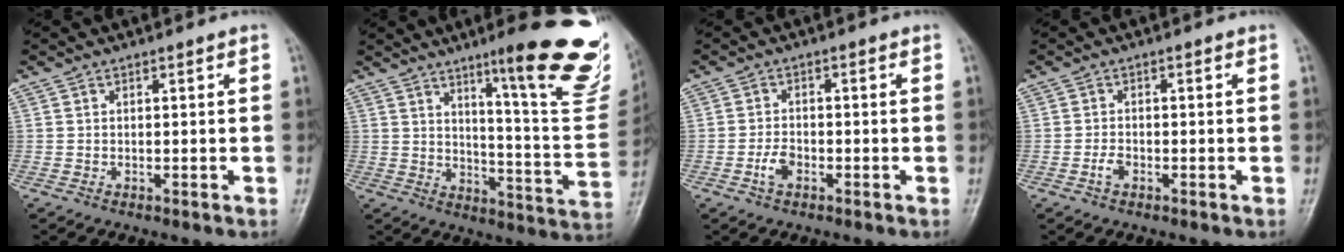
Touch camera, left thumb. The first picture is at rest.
{"total": 22.5, "force": [13.4, 3.5, 17.8], "torque": [-0.195, -0.073, 0.186]}
{"total": 3.0, "force": [-1.4, 1.8, 2.0], "torque": [-0.038, 0.010, -0.029]}
{"total": 1.8, "force": [-0.9, 1.0, 1.1], "torque": [-0.021, 0.005, -0.020]}